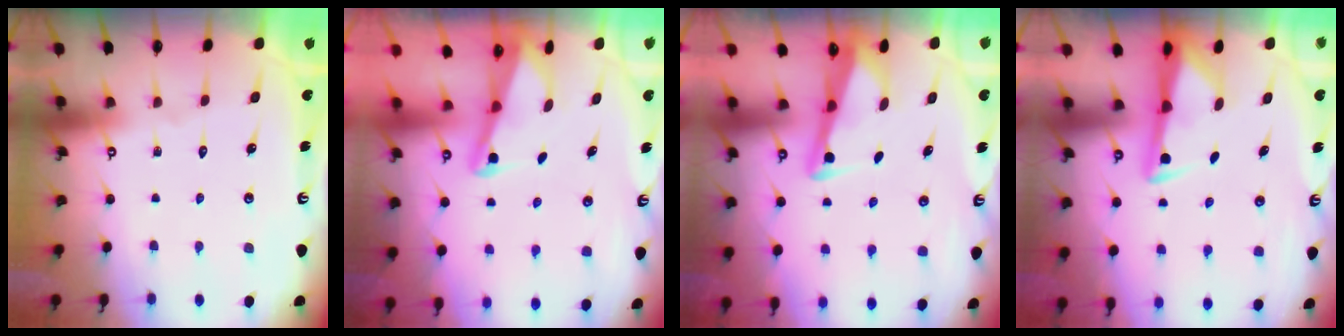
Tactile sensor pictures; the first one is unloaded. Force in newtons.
{"total": 2.1, "press": 2.0, "slide": 0.4}
{"total": 3.1, "press": 3.0, "slide": 0.3}
{"total": 2.9, "press": 2.9, "slide": 0.6}